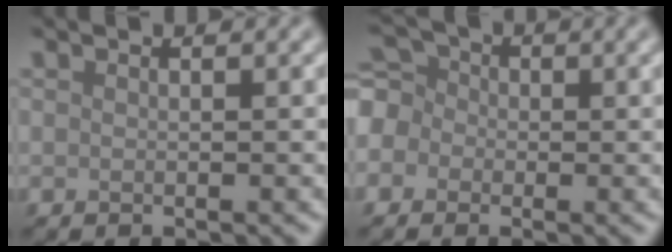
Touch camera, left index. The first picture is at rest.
{"total": 4.7, "force": [-0.9, 4.3, 1.7], "torque": [-0.037, 0.027, -0.036]}